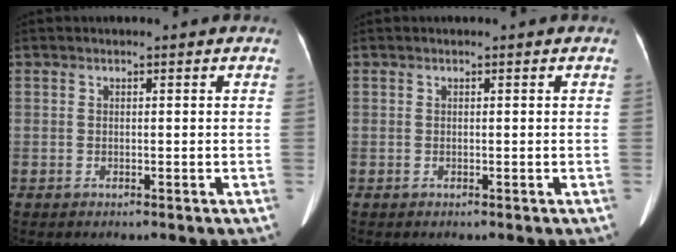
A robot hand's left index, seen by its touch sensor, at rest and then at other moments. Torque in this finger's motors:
{"motor_torque": [0.03, 0.04, 0.00, 0.00]}